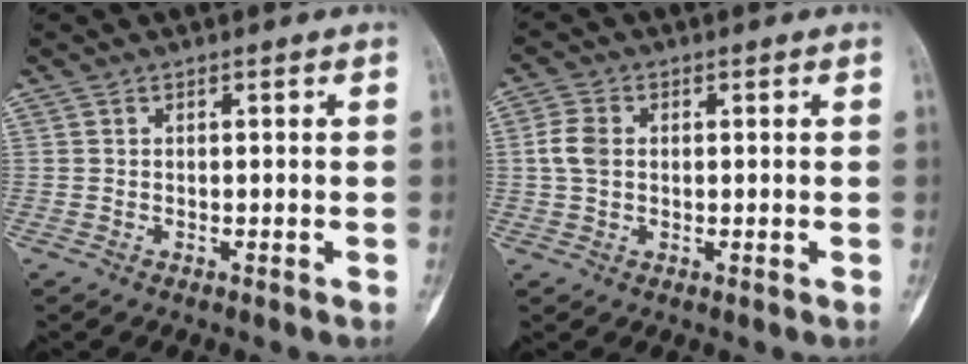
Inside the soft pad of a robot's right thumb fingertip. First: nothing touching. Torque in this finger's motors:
{"motor_torque": [-0.32, 0.47, 0.04, 0.00, 0.05]}